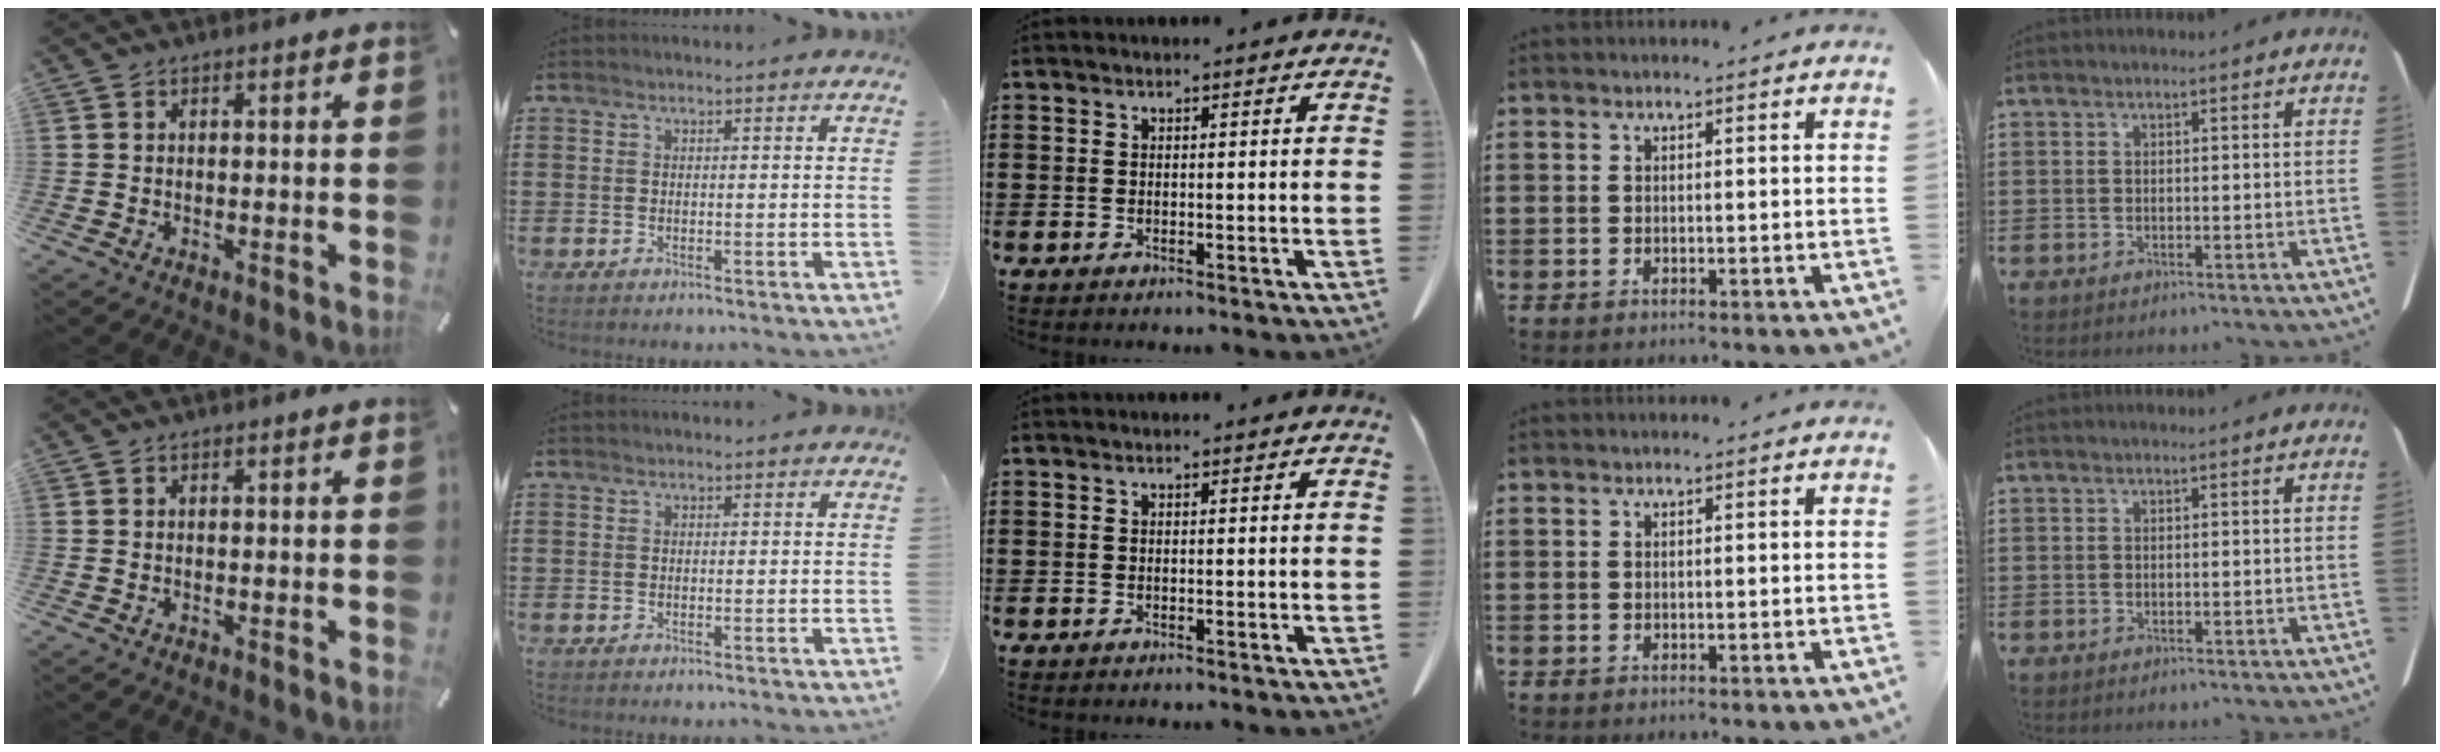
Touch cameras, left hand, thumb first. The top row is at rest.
{}